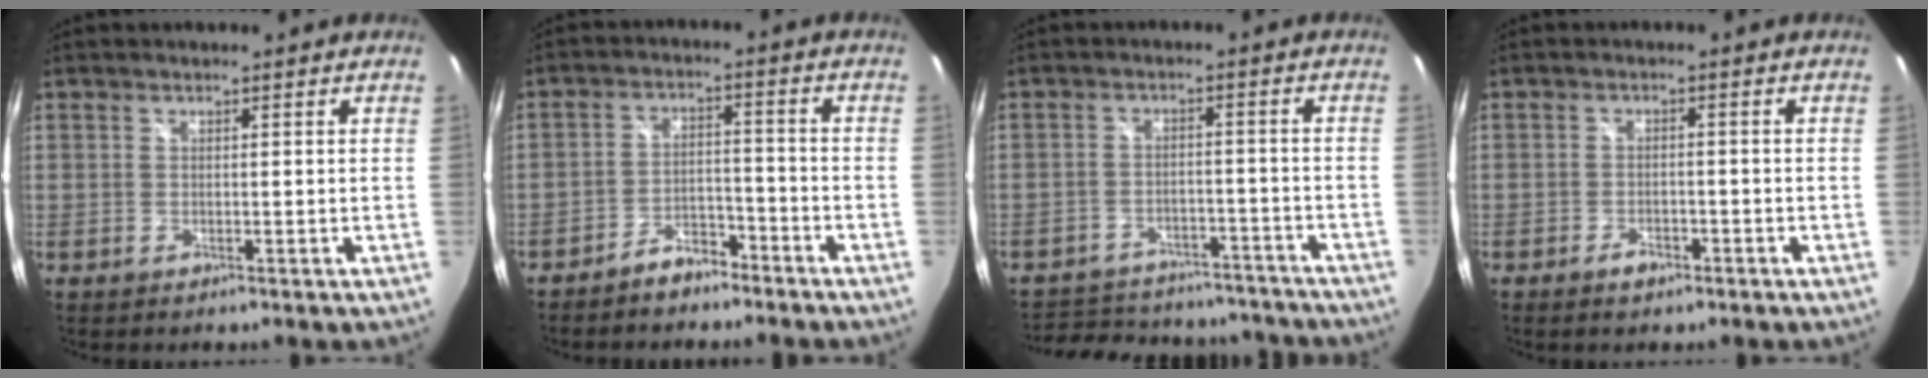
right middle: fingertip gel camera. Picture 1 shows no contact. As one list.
[{"total": 5.3, "force": [-4.6, 2.0, 1.9], "torque": [-0.051, 0.016, -0.071]}, {"total": 23.2, "force": [-19.8, 9.1, 8.0], "torque": [-0.170, 0.026, -0.245]}, {"total": 2.5, "force": [-1.8, 1.3, 1.3], "torque": [-0.028, 0.000, -0.030]}]